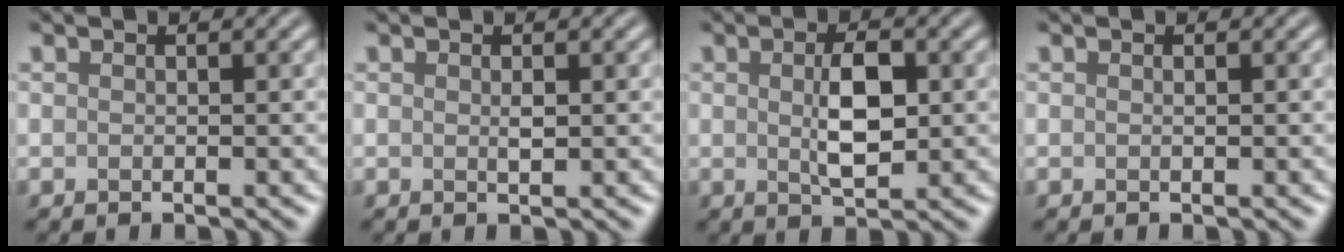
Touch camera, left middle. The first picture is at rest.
{"total": 0.7, "force": [0.1, 0.2, 0.7], "torque": [-0.013, -0.001, 0.002]}
{"total": 4.0, "force": [0.3, 1.8, 3.6], "torque": [-0.073, -0.001, 0.007]}
{"total": 0.0}